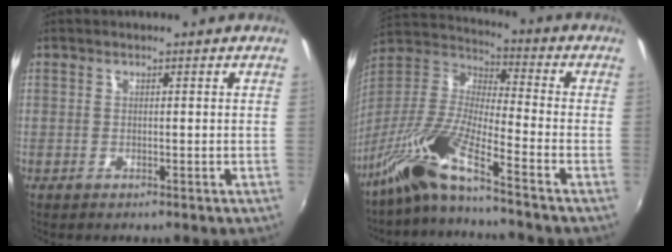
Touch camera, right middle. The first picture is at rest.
{"total": 12.7, "force": [-9.2, 0.3, 8.7], "torque": [-0.175, -0.005, -0.192]}